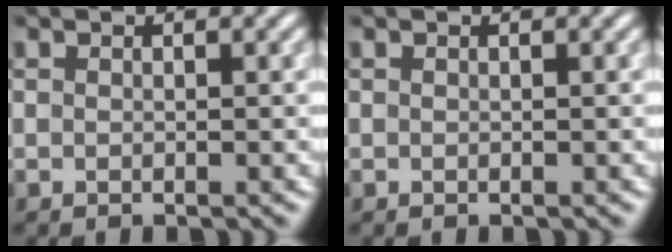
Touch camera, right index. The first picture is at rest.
{"total": 0.0}